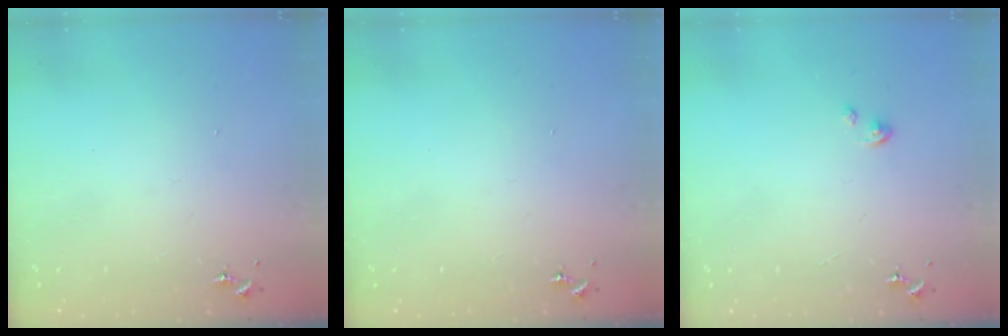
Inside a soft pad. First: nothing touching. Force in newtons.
{"total": 0.0}
{"total": 1.8, "press": 1.8, "slide": 0.2}